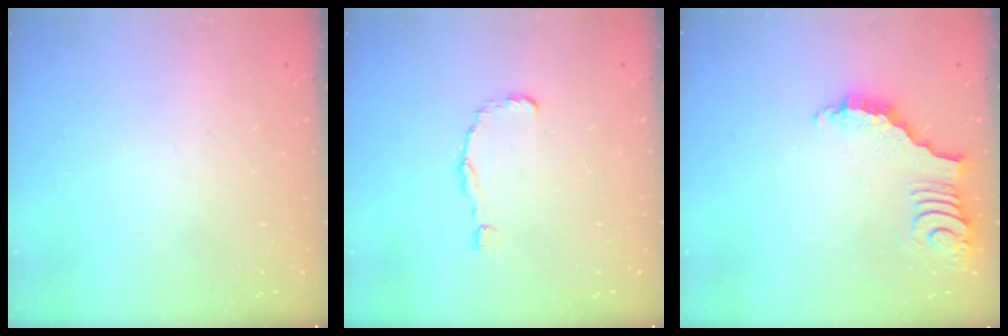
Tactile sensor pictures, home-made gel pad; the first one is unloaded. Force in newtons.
{"total": 1.5, "press": 1.5, "slide": 0.1}
{"total": 3.9, "press": 3.8, "slide": 0.5}